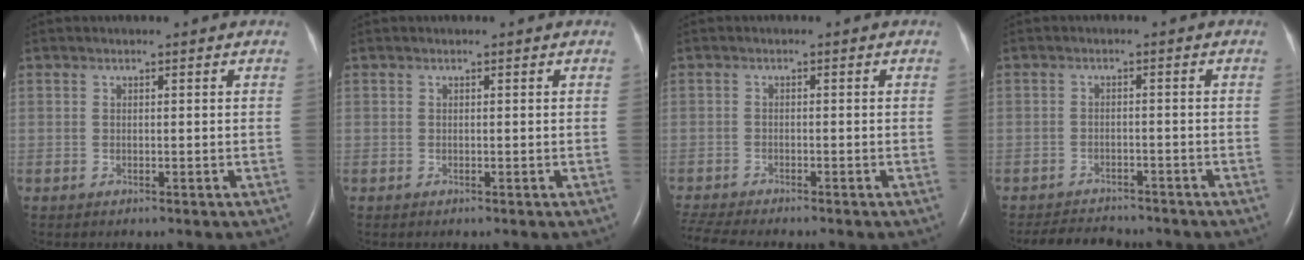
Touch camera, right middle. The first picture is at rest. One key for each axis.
{"total": 0.0}
{"total": 6.6, "fx": -6.0, "fy": 0.4, "fz": 2.8, "tx": -0.055, "ty": -0.013, "tz": -0.097}
{"total": 6.5, "fx": -6.2, "fy": 1.5, "fz": 1.4, "tx": -0.024, "ty": -0.007, "tz": -0.091}